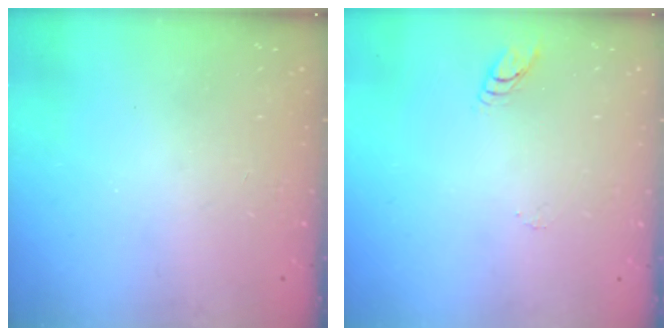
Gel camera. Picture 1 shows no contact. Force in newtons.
{"total": 3.2, "press": 3.2, "slide": 0.4}